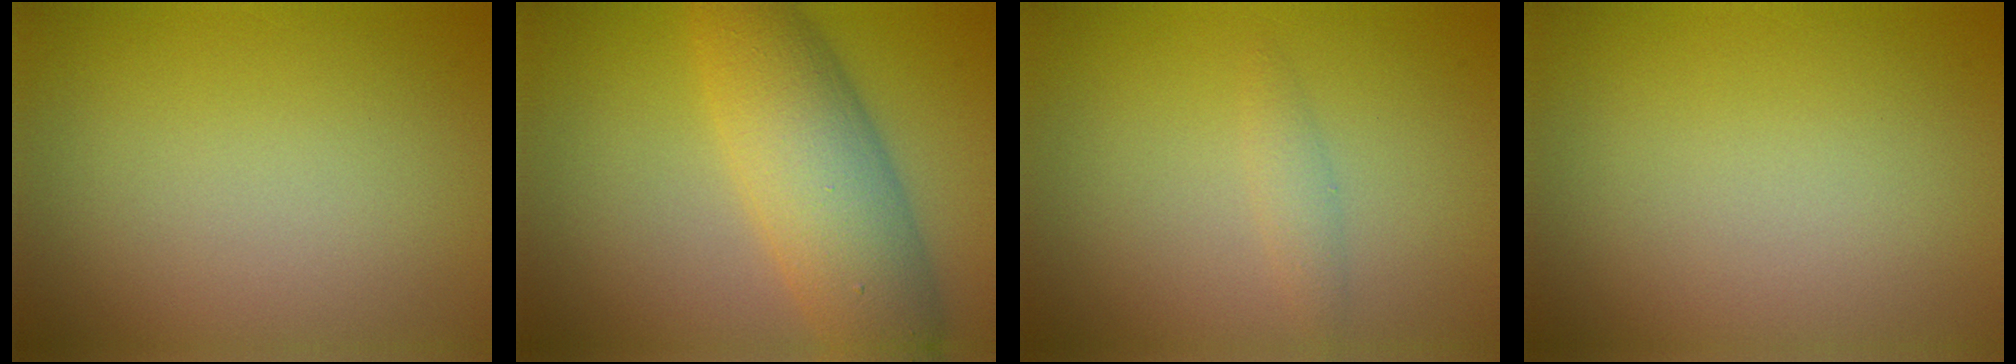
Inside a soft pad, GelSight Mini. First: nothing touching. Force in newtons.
{"total": 7.7, "press": 7.7, "slide": 0.1}
{"total": 1.2, "press": 1.2, "slide": 0.0}
{"total": 0.0}